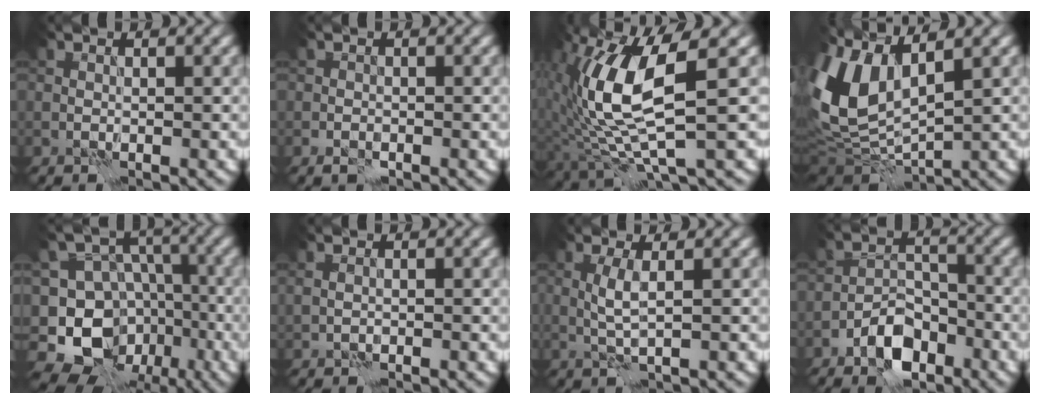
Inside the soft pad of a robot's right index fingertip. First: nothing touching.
{"total": 1.2, "force": [-0.7, 0.7, 0.6], "torque": [-0.010, -0.001, -0.016]}
{"total": 9.3, "force": [1.4, 2.8, 8.7], "torque": [-0.195, -0.003, 0.029]}
{"total": 11.0, "force": [2.5, 5.9, 8.9], "torque": [-0.232, 0.000, 0.046]}
{"total": 13.8, "force": [-6.9, 10.9, 5.0], "torque": [-0.105, -0.017, -0.116]}
{"total": 0.7, "force": [0.1, 0.5, 0.5], "torque": [-0.013, -0.003, 0.007]}
{"total": 2.2, "force": [0.3, 0.3, 2.1], "torque": [-0.048, 0.004, 0.006]}
{"total": 5.1, "force": [-3.2, 2.8, 2.8], "torque": [-0.041, 0.004, -0.063]}